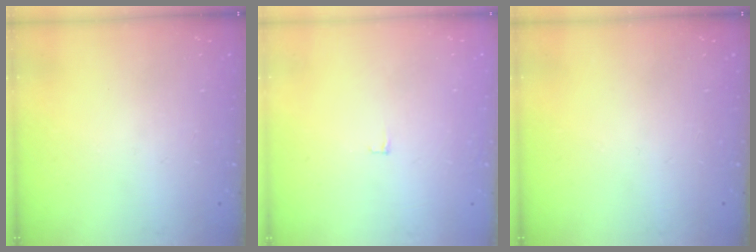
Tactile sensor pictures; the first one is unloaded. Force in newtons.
{"total": 2.4, "press": 2.4, "slide": 0.2}
{"total": 0.0}